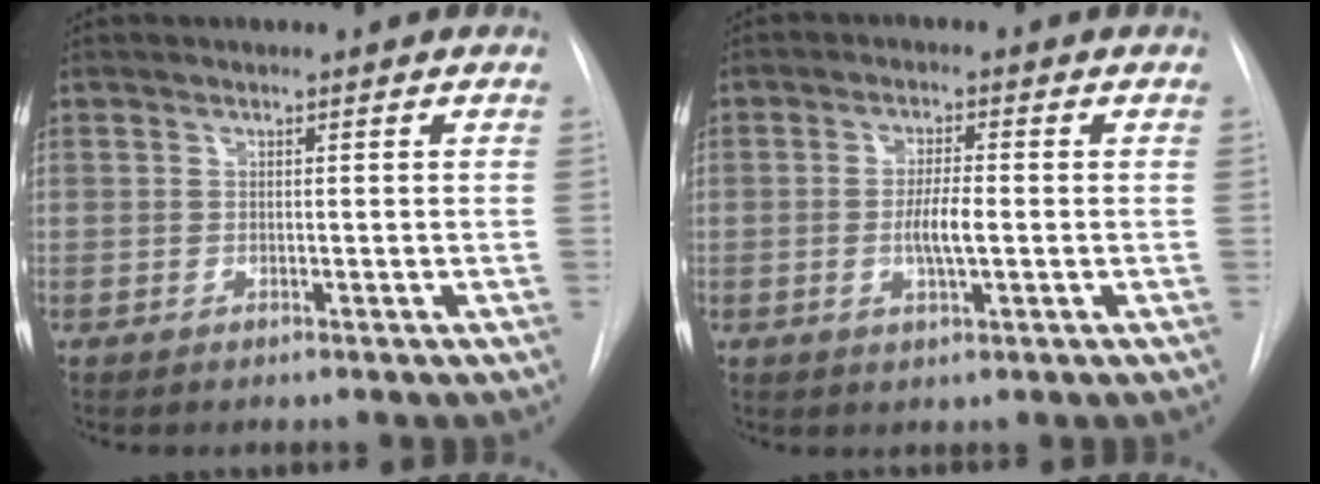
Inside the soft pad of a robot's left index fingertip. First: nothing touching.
{"total": 4.3, "force": [-0.6, 0.7, 4.2], "torque": [-0.081, -0.004, -0.010]}